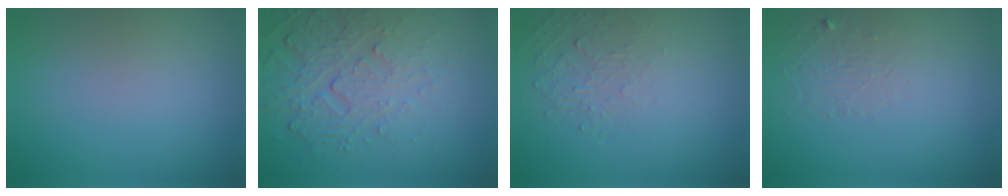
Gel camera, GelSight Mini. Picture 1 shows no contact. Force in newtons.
{"total": 5.2, "press": 3.5, "slide": 3.9}
{"total": 1.9, "press": 0.5, "slide": 1.9}
{"total": 1.4, "press": 0.1, "slide": 1.4}